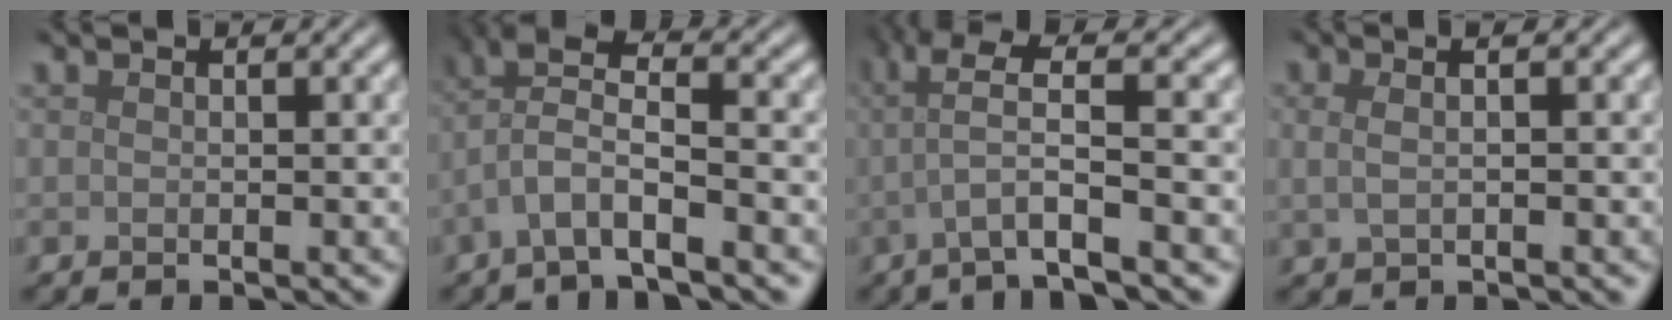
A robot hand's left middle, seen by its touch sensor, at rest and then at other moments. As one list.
[{"total": 4.4, "force": [-1.5, 1.3, 3.9], "torque": [-0.077, 0.013, -0.036]}, {"total": 5.4, "force": [-0.7, 0.8, 5.3], "torque": [-0.093, 0.009, -0.017]}, {"total": 2.9, "force": [0.9, 1.4, 2.3], "torque": [-0.040, 0.011, 0.006]}]